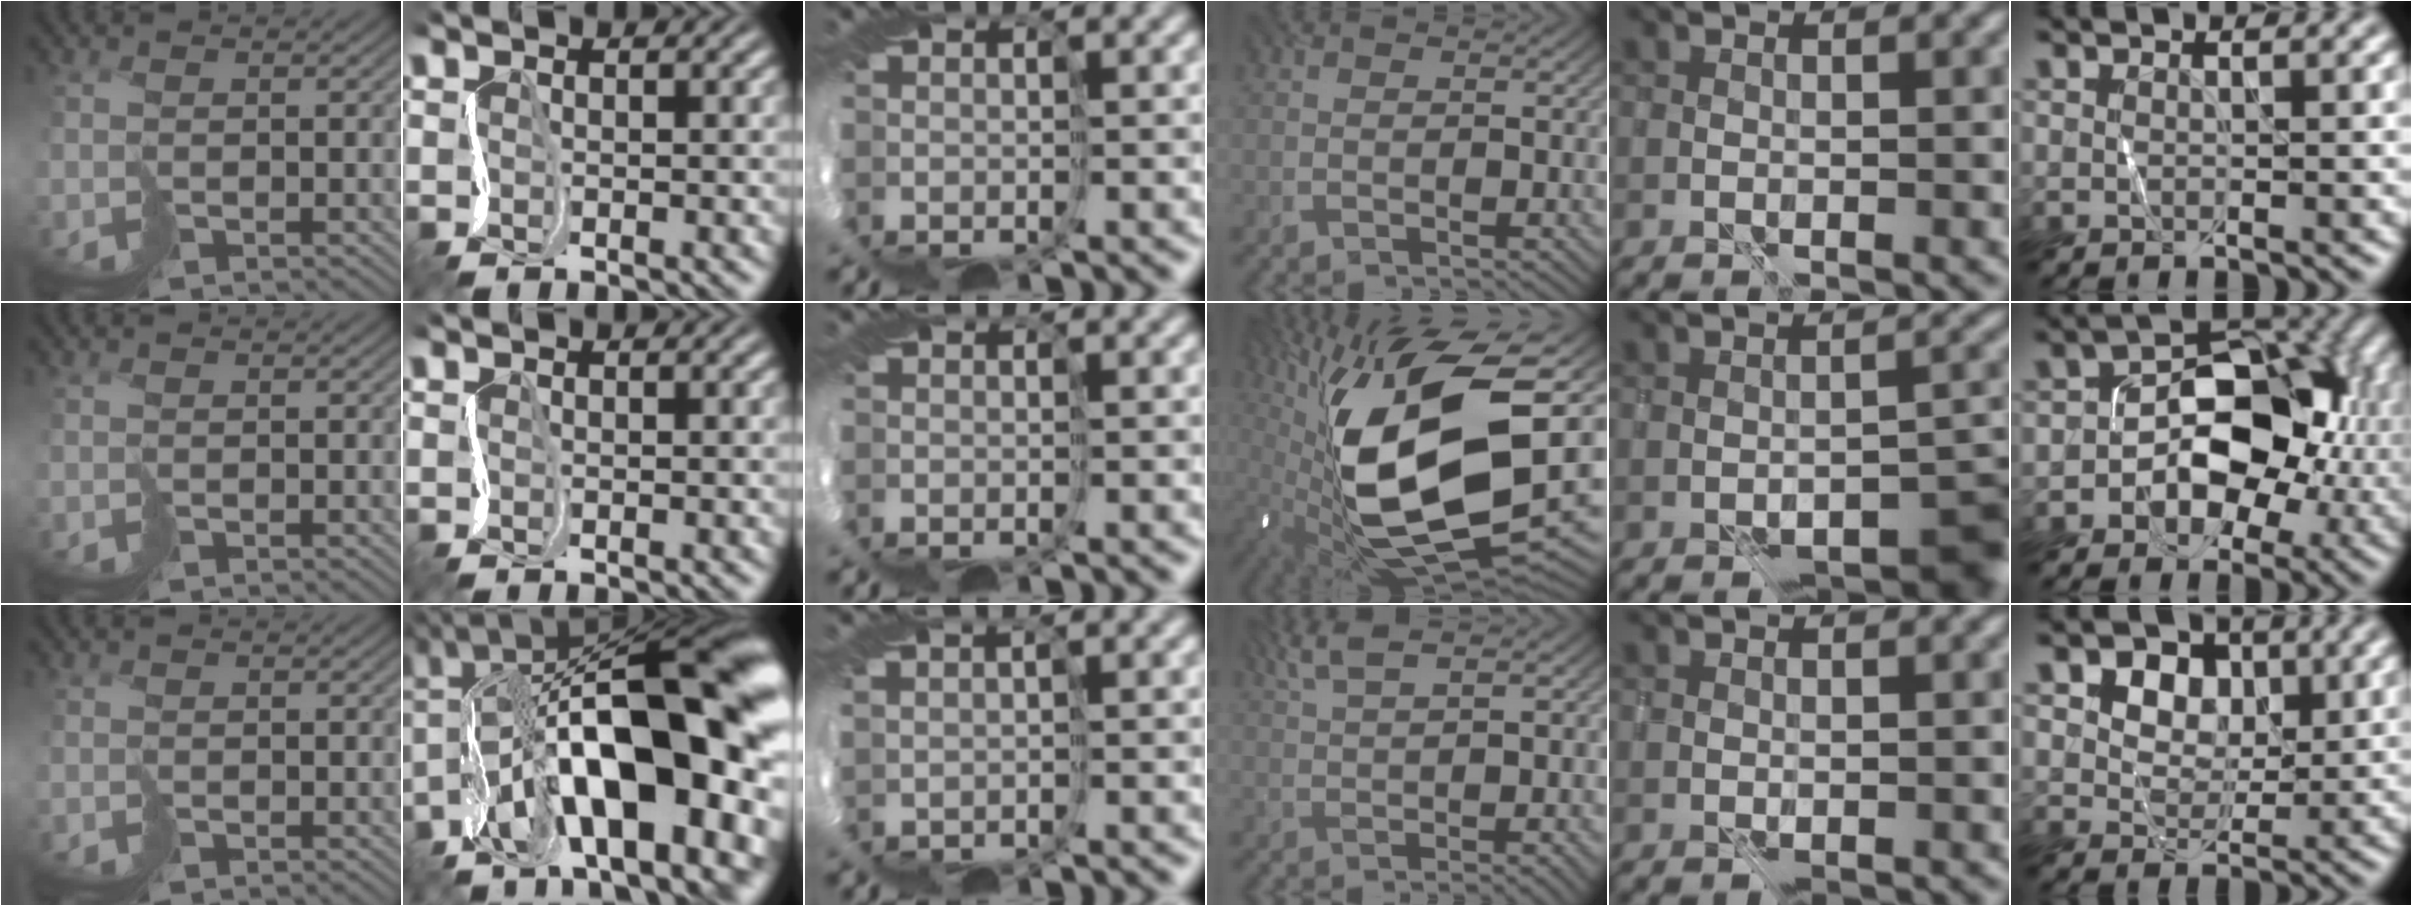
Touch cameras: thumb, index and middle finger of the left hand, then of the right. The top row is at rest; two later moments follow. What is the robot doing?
{"motion": "cut", "object": "tissue"}